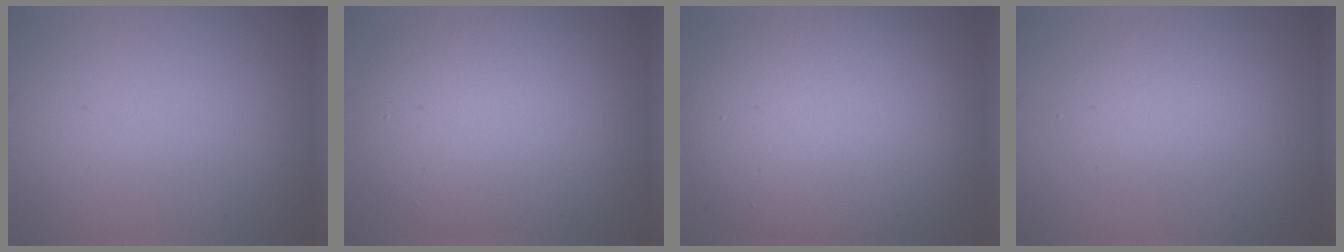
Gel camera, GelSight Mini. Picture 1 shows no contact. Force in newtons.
{"total": 7.8, "press": 7.8, "slide": 0.6}
{"total": 10.6, "press": 10.6, "slide": 1.0}
{"total": 2.2, "press": 2.2, "slide": 0.1}